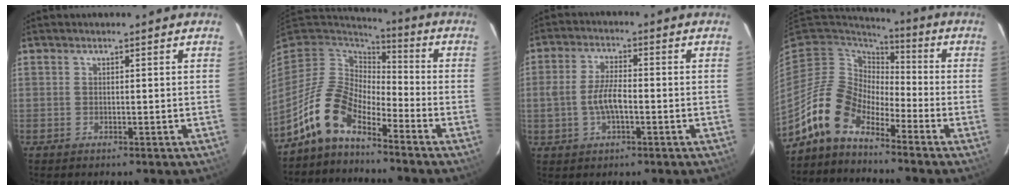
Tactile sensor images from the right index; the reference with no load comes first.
{"total": 11.6, "force": [-8.1, 4.9, 6.7], "torque": [-0.135, 0.010, -0.168]}
{"total": 6.1, "force": [-1.4, 2.6, 5.3], "torque": [-0.108, 0.006, -0.023]}
{"total": 10.8, "force": [-8.1, 5.3, 4.7], "torque": [-0.091, 0.017, -0.171]}